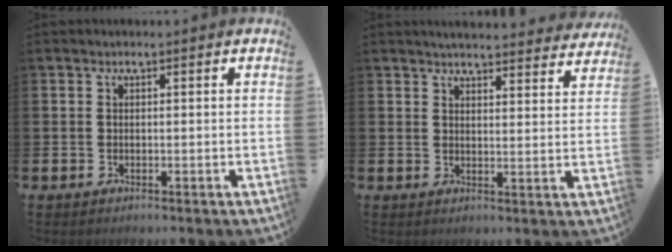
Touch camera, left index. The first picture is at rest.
{"total": 4.3, "force": [4.3, 0.4, 0.5], "torque": [-0.008, -0.030, 0.074]}